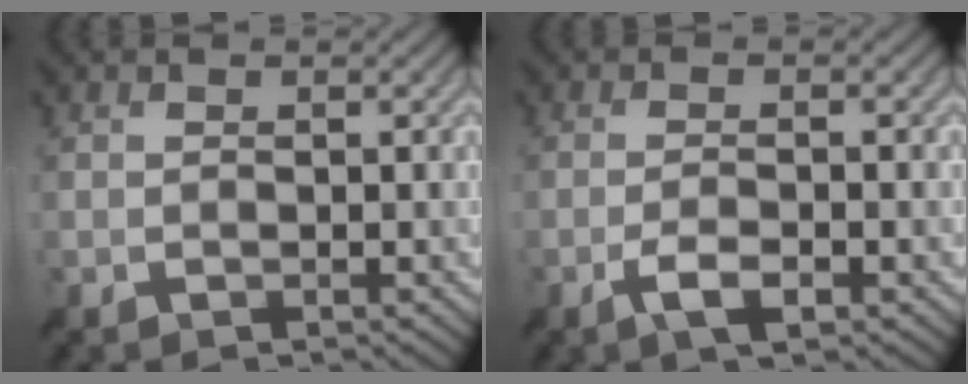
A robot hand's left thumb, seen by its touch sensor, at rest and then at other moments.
{"total": 3.3, "force": [-1.6, 0.9, 2.8], "torque": [-0.059, 0.004, -0.033]}